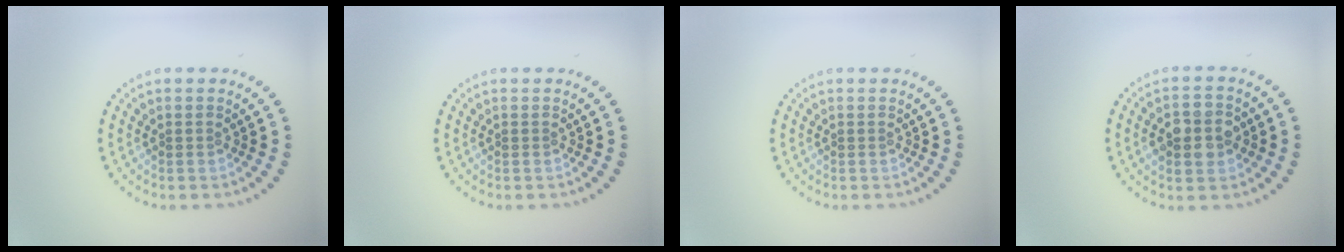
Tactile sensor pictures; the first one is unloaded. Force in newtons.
{"total": 0.0}
{"total": 0.0}
{"total": 4.1, "press": 4.1, "slide": 0.2}